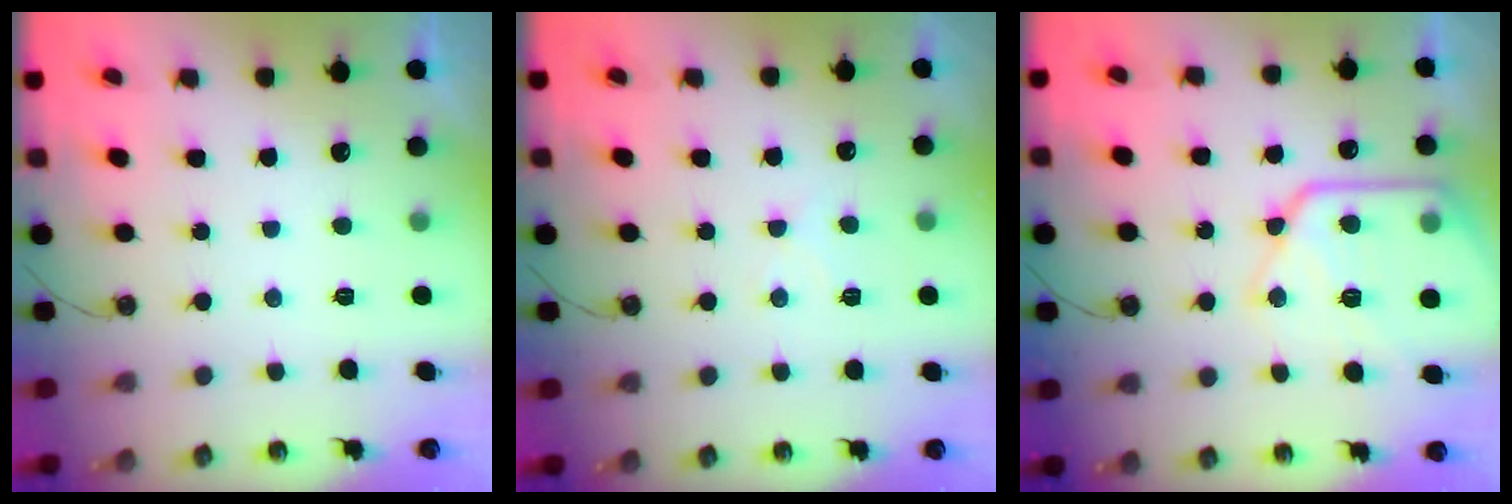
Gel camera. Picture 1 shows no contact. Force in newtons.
{"total": 5.7, "press": 5.7, "slide": 0.7}
{"total": 16.6, "press": 16.6, "slide": 0.8}